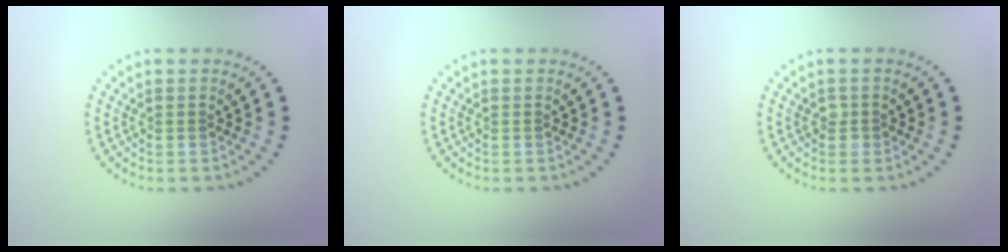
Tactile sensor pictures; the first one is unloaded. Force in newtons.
{"total": 0.0}
{"total": 1.0, "press": 0.9, "slide": 0.2}